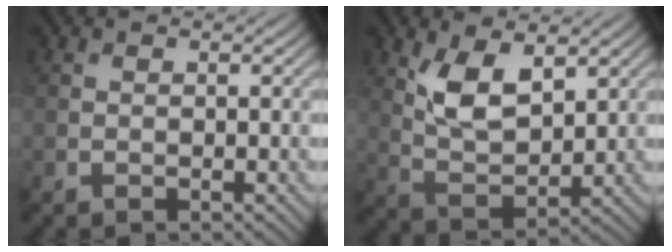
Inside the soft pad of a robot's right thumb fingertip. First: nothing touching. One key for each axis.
{"total": 7.3, "fx": 3.4, "fy": 3.4, "fz": 5.4, "tx": -0.117, "ty": -0.010, "tz": 0.068}